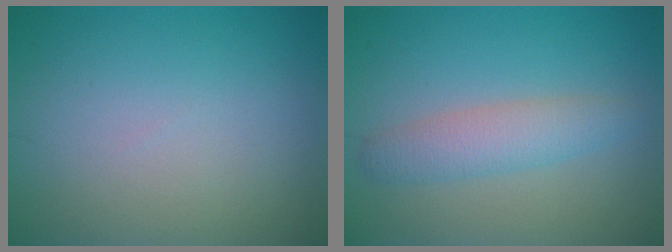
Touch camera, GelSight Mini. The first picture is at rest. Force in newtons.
{"total": 3.0, "press": 3.0, "slide": 0.1}